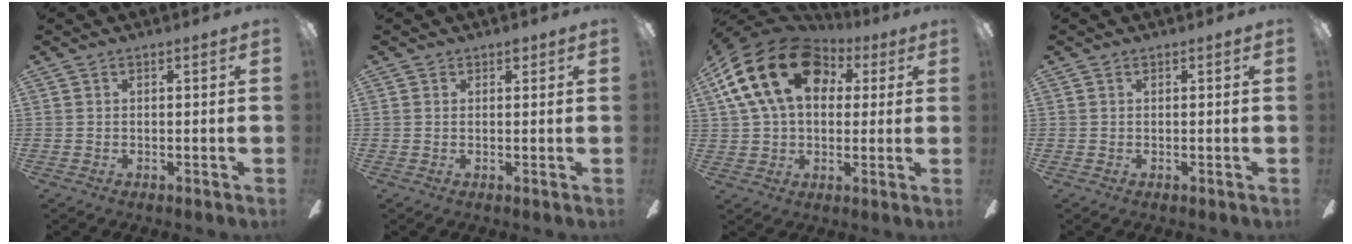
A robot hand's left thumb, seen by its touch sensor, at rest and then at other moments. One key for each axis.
{"total": 1.2, "fx": 0.9, "fy": 0.8, "fz": 0.3, "tx": 0.001, "ty": 0.001, "tz": 0.013}
{"total": 20.2, "fx": 6.6, "fy": 13.8, "fz": 13.2, "tx": -0.259, "ty": -0.010, "tz": 0.115}
{"total": 0.0}